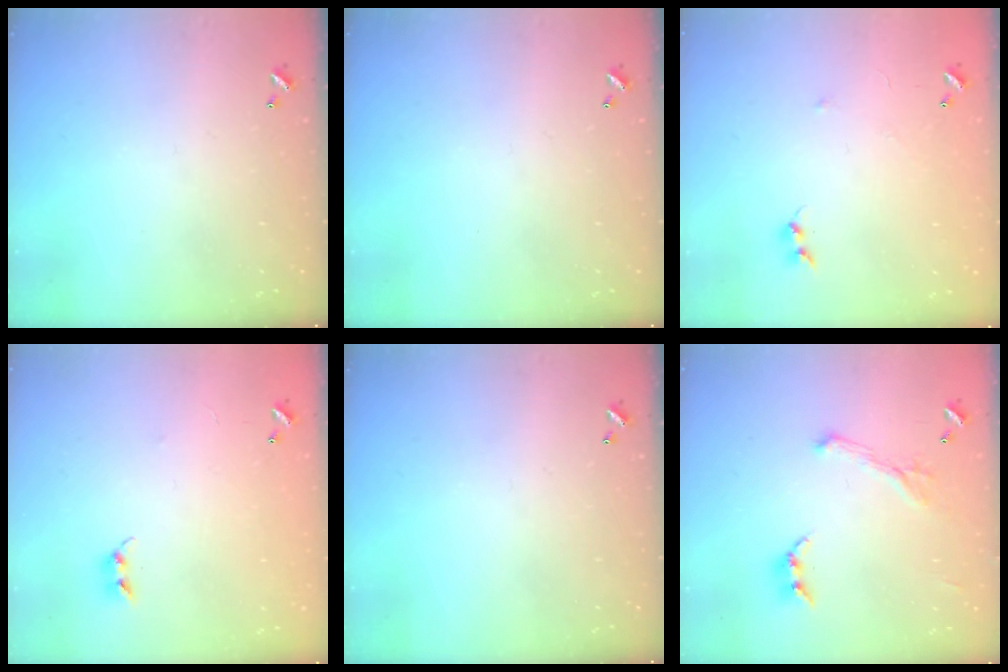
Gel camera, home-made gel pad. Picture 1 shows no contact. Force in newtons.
{"total": 0.0}
{"total": 7.7, "press": 7.7, "slide": 0.5}
{"total": 7.8, "press": 7.8, "slide": 0.4}
{"total": 0.0}
{"total": 1.1, "press": 0.6, "slide": 0.9}